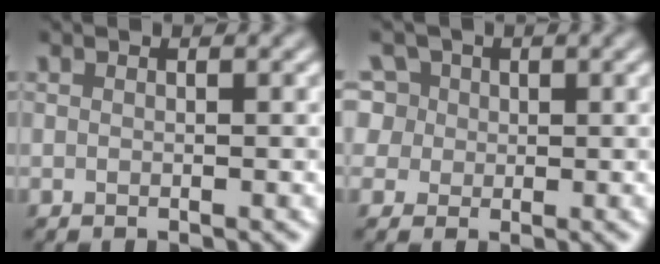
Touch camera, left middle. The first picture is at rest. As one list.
[{"total": 7.8, "force": [3.5, 6.1, 3.3], "torque": [-0.062, 0.034, 0.025]}]